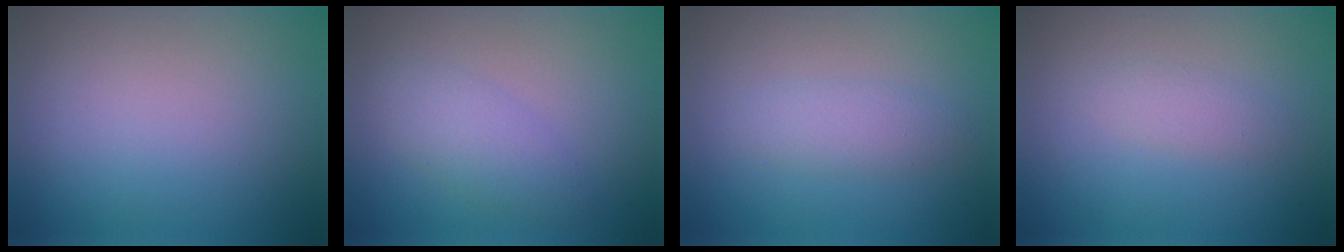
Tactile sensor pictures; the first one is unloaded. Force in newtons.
{"total": 2.7, "press": 2.7, "slide": 0.0}
{"total": 1.9, "press": 1.9, "slide": 0.1}
{"total": 1.3, "press": 1.3, "slide": 0.0}